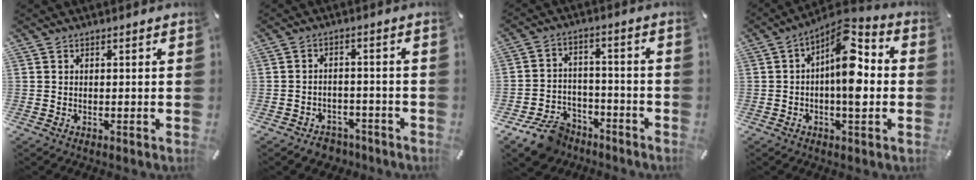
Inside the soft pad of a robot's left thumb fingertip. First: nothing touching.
{"total": 4.1, "force": [-3.1, 2.6, 0.6], "torque": [-0.015, 0.017, -0.060]}
{"total": 10.1, "force": [-7.5, 5.9, 3.3], "torque": [-0.055, 0.054, -0.132]}
{"total": 11.9, "force": [0.6, 5.0, 10.8], "torque": [-0.170, -0.015, 0.008]}